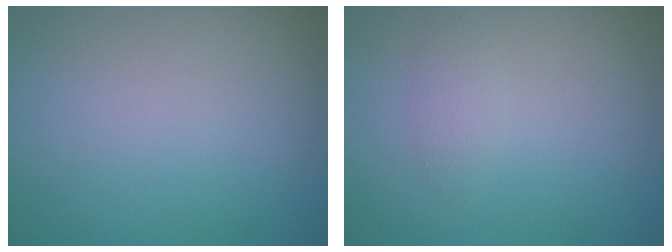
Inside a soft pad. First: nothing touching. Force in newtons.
{"total": 1.1, "press": 1.1, "slide": 0.1}